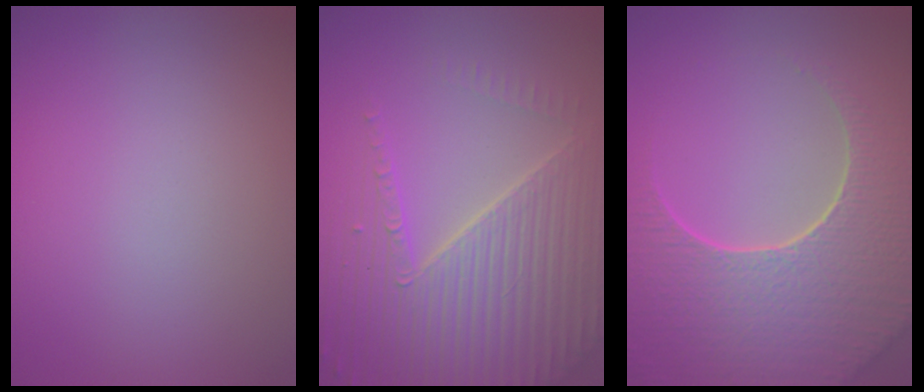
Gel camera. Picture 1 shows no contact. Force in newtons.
{"total": 7.1, "press": 6.9, "slide": 1.7}
{"total": 9.5, "press": 6.7, "slide": 6.6}